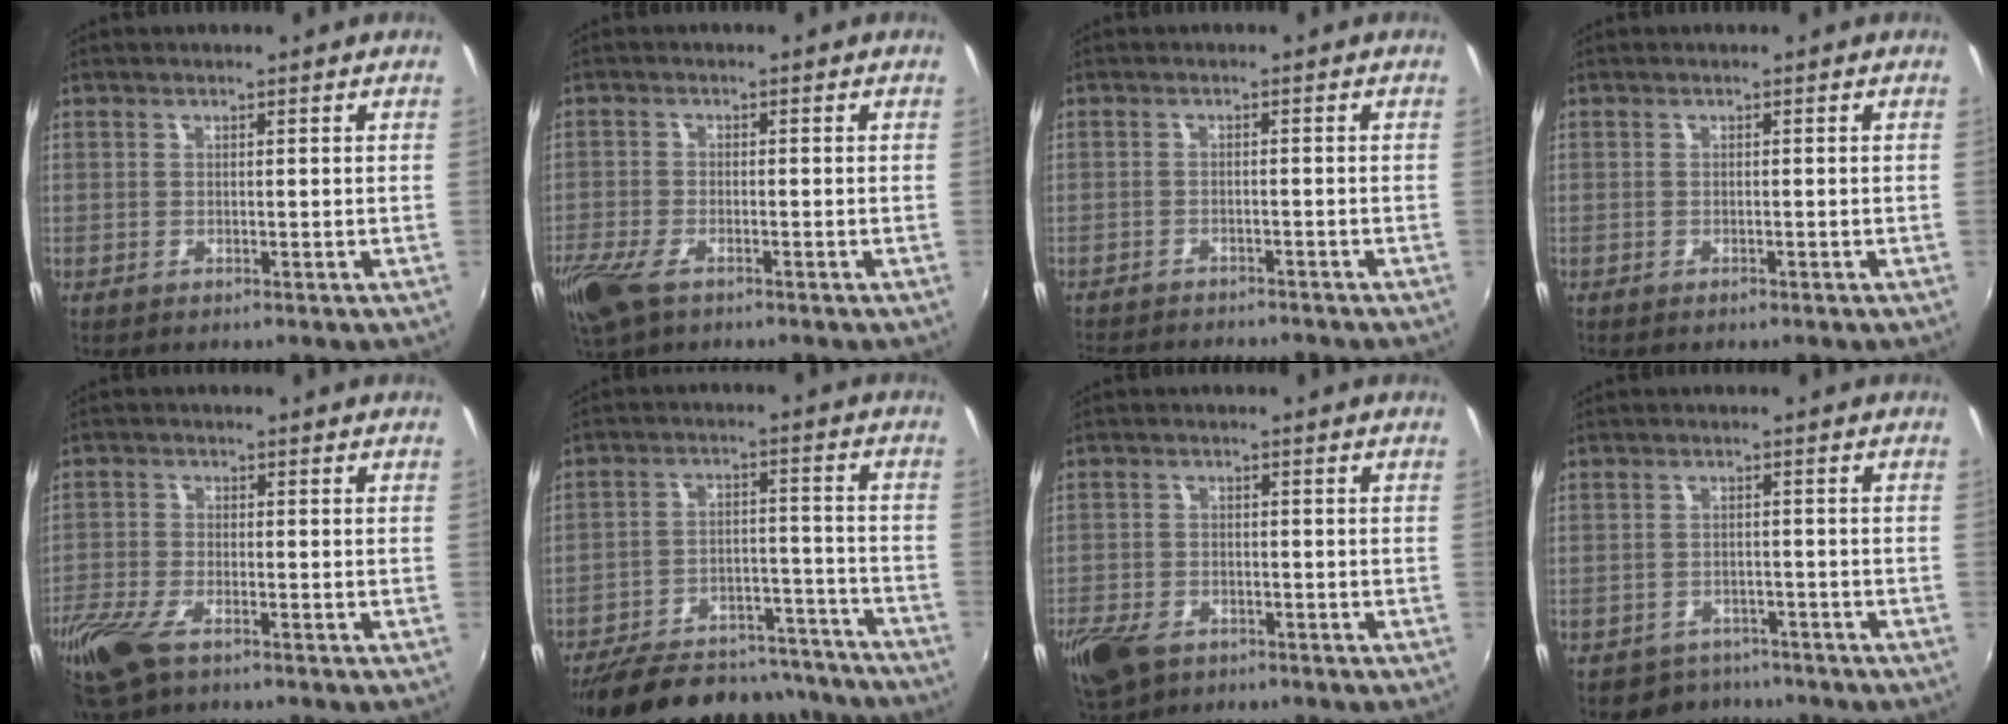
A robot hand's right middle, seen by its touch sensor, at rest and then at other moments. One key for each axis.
{"total": 8.0, "fx": -5.0, "fy": 3.5, "fz": 5.1, "tx": -0.133, "ty": -0.028, "tz": -0.097}
{"total": 10.1, "fx": -9.1, "fy": 2.5, "fz": 3.5, "tx": -0.088, "ty": -0.017, "tz": -0.139}
{"total": 0.7, "fx": -0.5, "fy": 0.3, "fz": 0.2, "tx": -0.006, "ty": -0.001, "tz": -0.009}
{"total": 10.7, "fx": -7.1, "fy": 4.3, "fz": 6.9, "tx": -0.174, "ty": -0.037, "tz": -0.140}
{"total": 28.7, "fx": -24.6, "fy": 10.0, "fz": 10.9, "tx": -0.216, "ty": 0.017, "tz": -0.320}
{"total": 9.6, "fx": -5.8, "fy": 5.8, "fz": 5.0, "tx": -0.137, "ty": -0.023, "tz": -0.109}
{"total": 5.3, "fx": -4.2, "fy": 3.3, "fz": 0.3, "tx": -0.018, "ty": 0.013, "tz": -0.061}